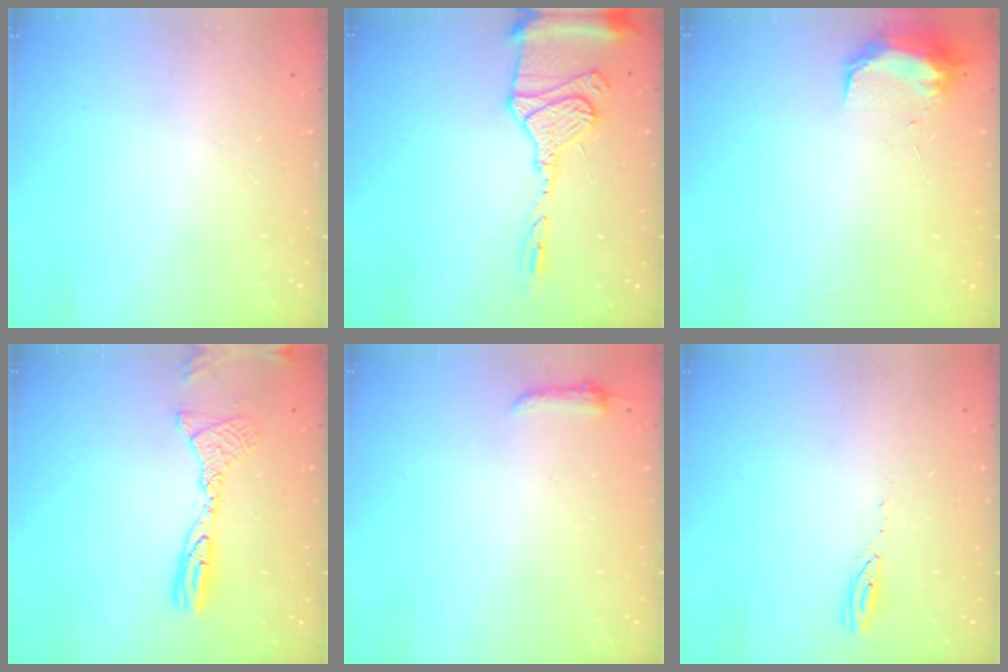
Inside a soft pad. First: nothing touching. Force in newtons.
{"total": 14.7, "press": 14.6, "slide": 1.8}
{"total": 9.8, "press": 9.7, "slide": 0.7}
{"total": 11.9, "press": 11.6, "slide": 2.5}
{"total": 3.7, "press": 3.7, "slide": 0.7}
{"total": 3.0, "press": 3.0, "slide": 0.1}